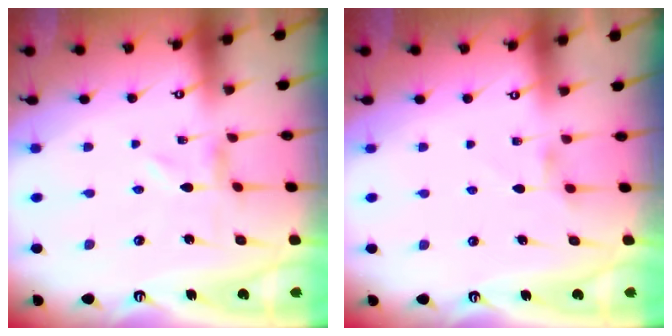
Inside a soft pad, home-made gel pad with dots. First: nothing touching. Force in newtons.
{"total": 3.2, "press": 3.2, "slide": 0.5}